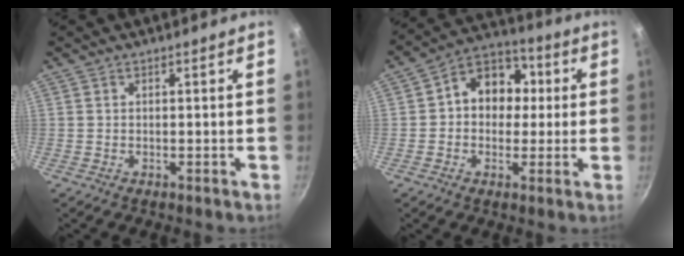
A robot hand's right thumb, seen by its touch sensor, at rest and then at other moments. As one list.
[{"total": 11.4, "force": [1.1, 9.3, 6.6], "torque": [-0.051, 0.026, -0.004]}]